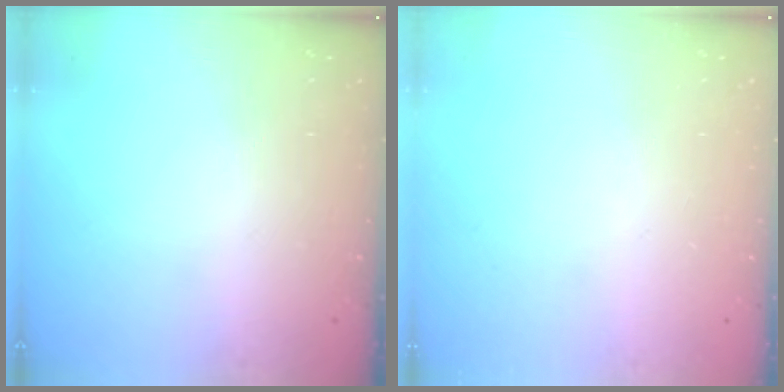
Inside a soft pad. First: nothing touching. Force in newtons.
{"total": 0.0}